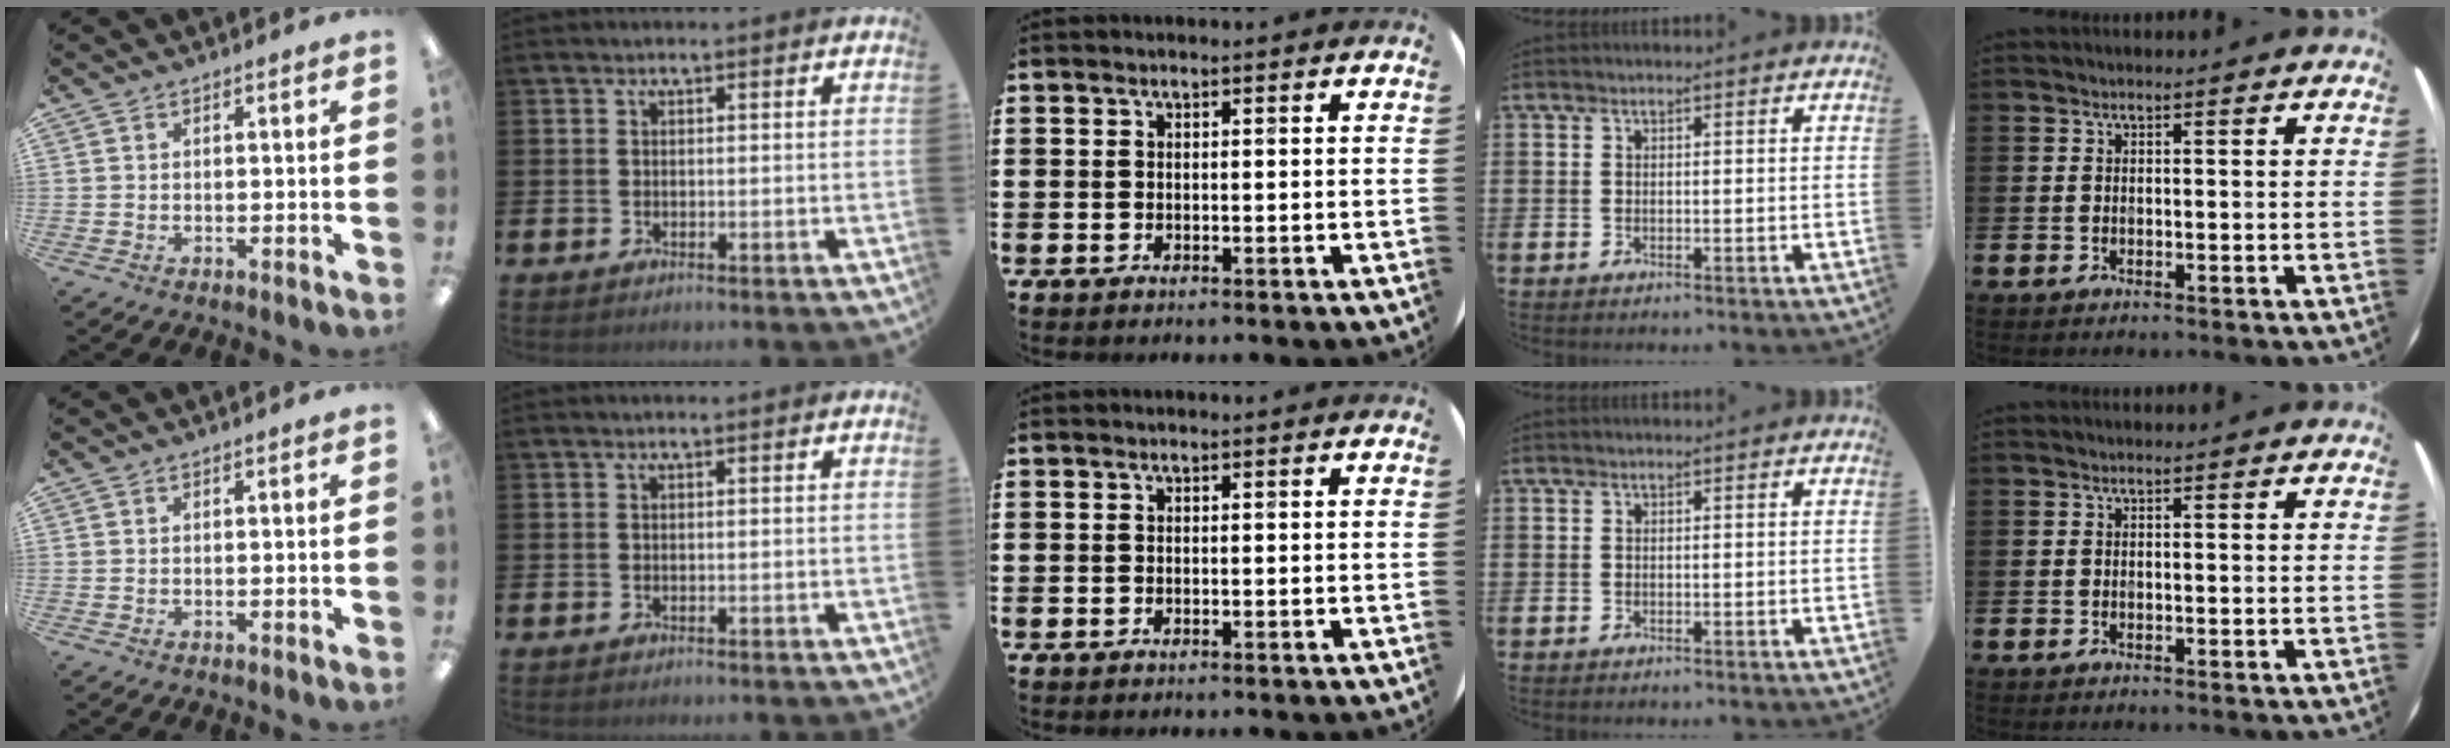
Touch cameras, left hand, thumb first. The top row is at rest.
{}